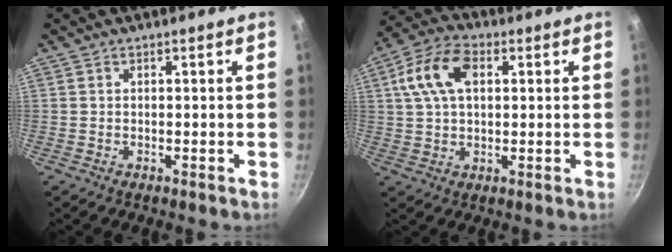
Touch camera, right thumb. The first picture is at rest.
{"total": 11.1, "force": [3.1, 6.7, 8.3], "torque": [-0.157, 0.018, 0.051]}